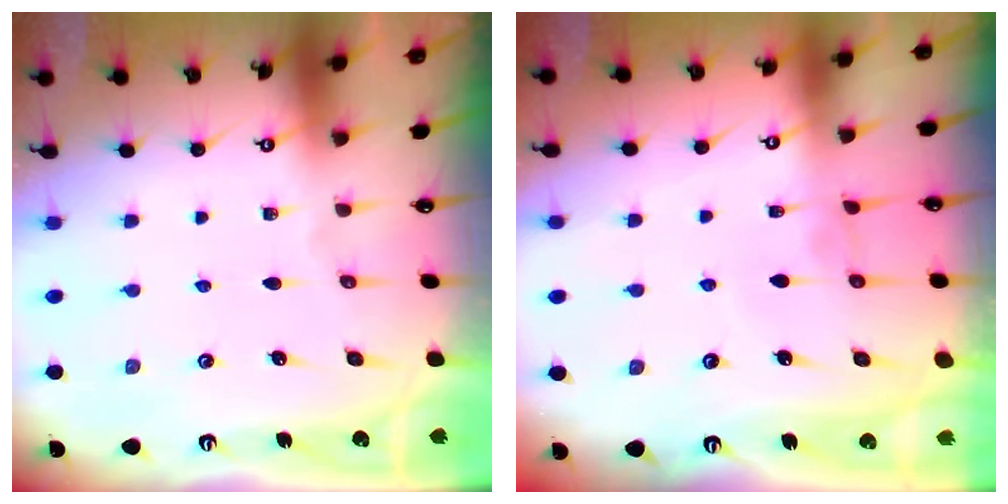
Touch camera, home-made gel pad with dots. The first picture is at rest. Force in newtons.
{"total": 1.4, "press": 1.3, "slide": 0.2}